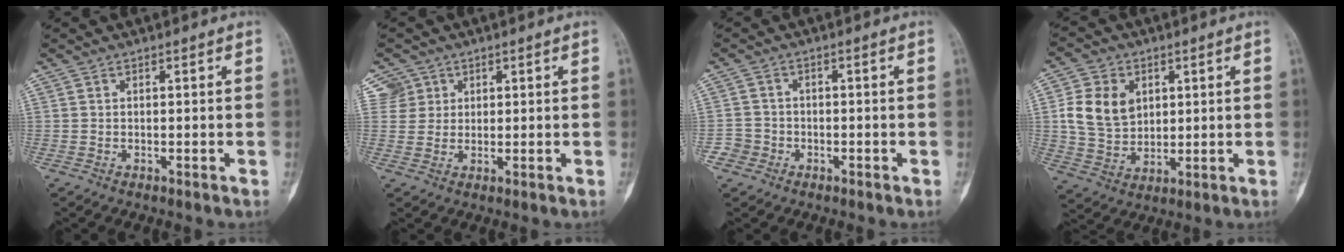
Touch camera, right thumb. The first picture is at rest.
{"total": 4.0, "force": [2.0, 3.5, -0.3], "torque": [0.029, 0.000, 0.037]}
{"total": 3.1, "force": [-1.5, 2.8, -0.3], "torque": [0.021, 0.015, -0.036]}
{"total": 10.8, "force": [2.6, 8.2, 6.4], "torque": [-0.098, -0.006, 0.057]}